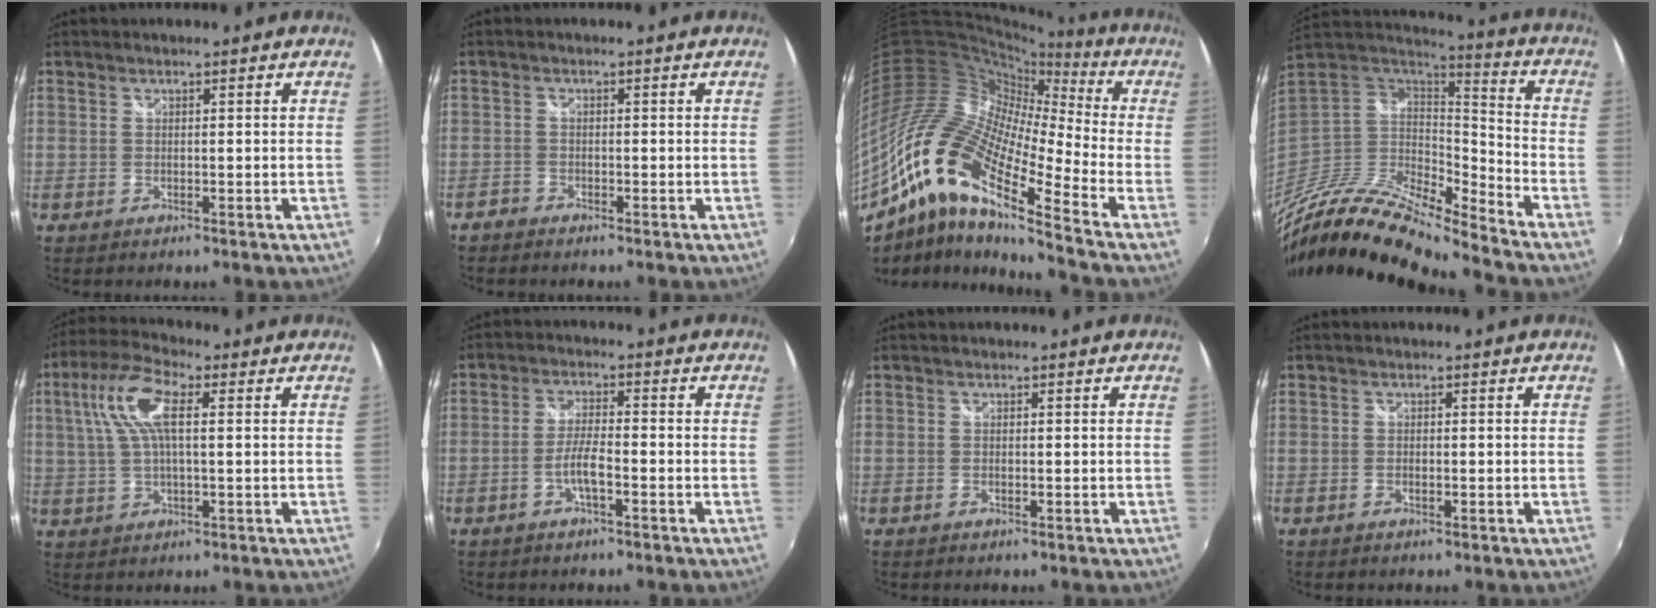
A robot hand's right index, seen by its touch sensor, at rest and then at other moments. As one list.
[{"total": 1.7, "force": [-1.5, 0.7, 0.1], "torque": [-0.006, -0.002, -0.032]}, {"total": 20.5, "force": [-11.4, 4.8, 16.3], "torque": [-0.276, -0.024, -0.245]}, {"total": 21.8, "force": [-17.8, 4.9, 11.7], "torque": [-0.233, -0.039, -0.336]}, {"total": 10.1, "force": [2.5, 3.8, 9.1], "torque": [-0.186, 0.022, 0.046]}, {"total": 4.3, "force": [-2.0, 0.7, 3.8], "torque": [-0.079, 0.001, -0.038]}, {"total": 0.0}, {"total": 0.6, "force": [-0.2, 0.4, 0.3], "torque": [-0.008, -0.002, -0.005]}]